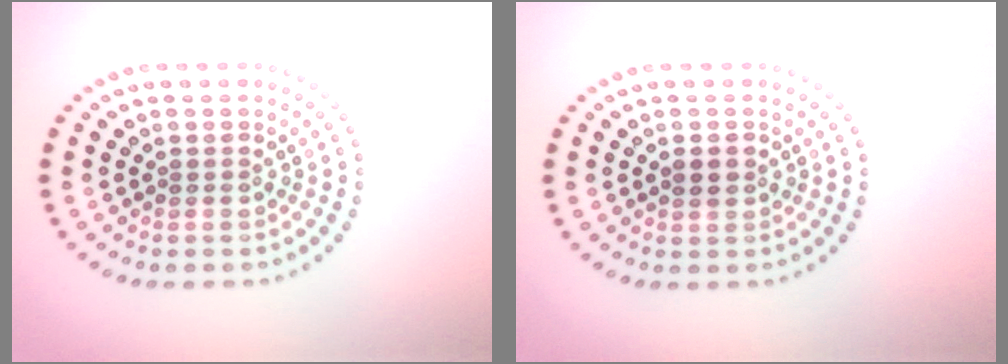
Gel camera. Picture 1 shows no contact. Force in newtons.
{"total": 1.3, "press": 1.3, "slide": 0.1}